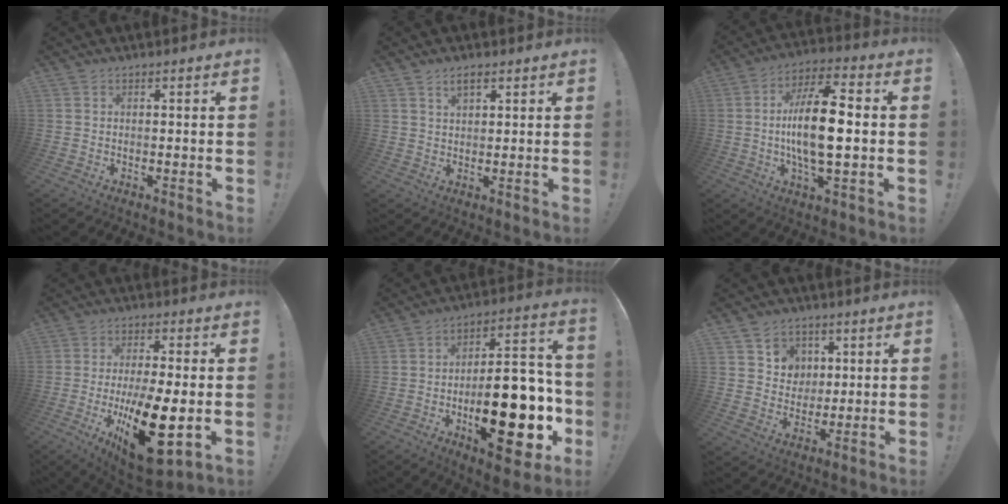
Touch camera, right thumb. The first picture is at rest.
{"total": 3.4, "force": [2.0, 1.6, 2.1], "torque": [-0.029, -0.007, 0.035]}
{"total": 16.6, "force": [-0.9, 6.2, 15.4], "torque": [-0.285, 0.001, -0.026]}
{"total": 20.5, "force": [-5.7, 7.3, 18.3], "torque": [-0.312, 0.017, -0.075]}
{"total": 27.0, "force": [-8.0, 12.0, 22.9], "torque": [-0.345, 0.051, -0.110]}
{"total": 7.2, "force": [3.3, 6.4, 0.8], "torque": [-0.006, -0.031, 0.066]}